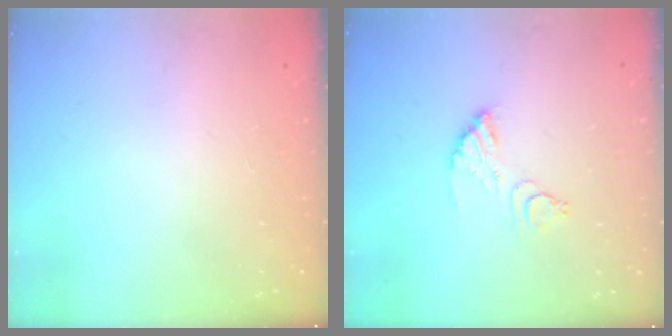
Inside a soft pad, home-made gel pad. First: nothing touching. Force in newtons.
{"total": 8.1, "press": 8.0, "slide": 0.7}